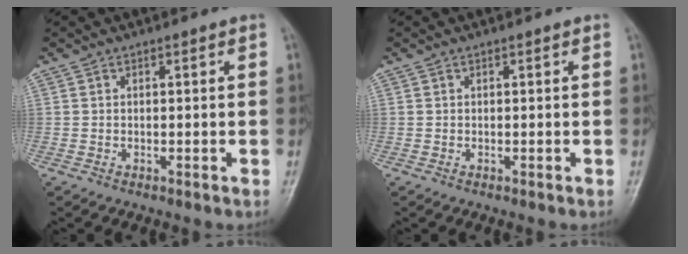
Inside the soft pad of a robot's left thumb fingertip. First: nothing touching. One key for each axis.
{"total": 0.0}